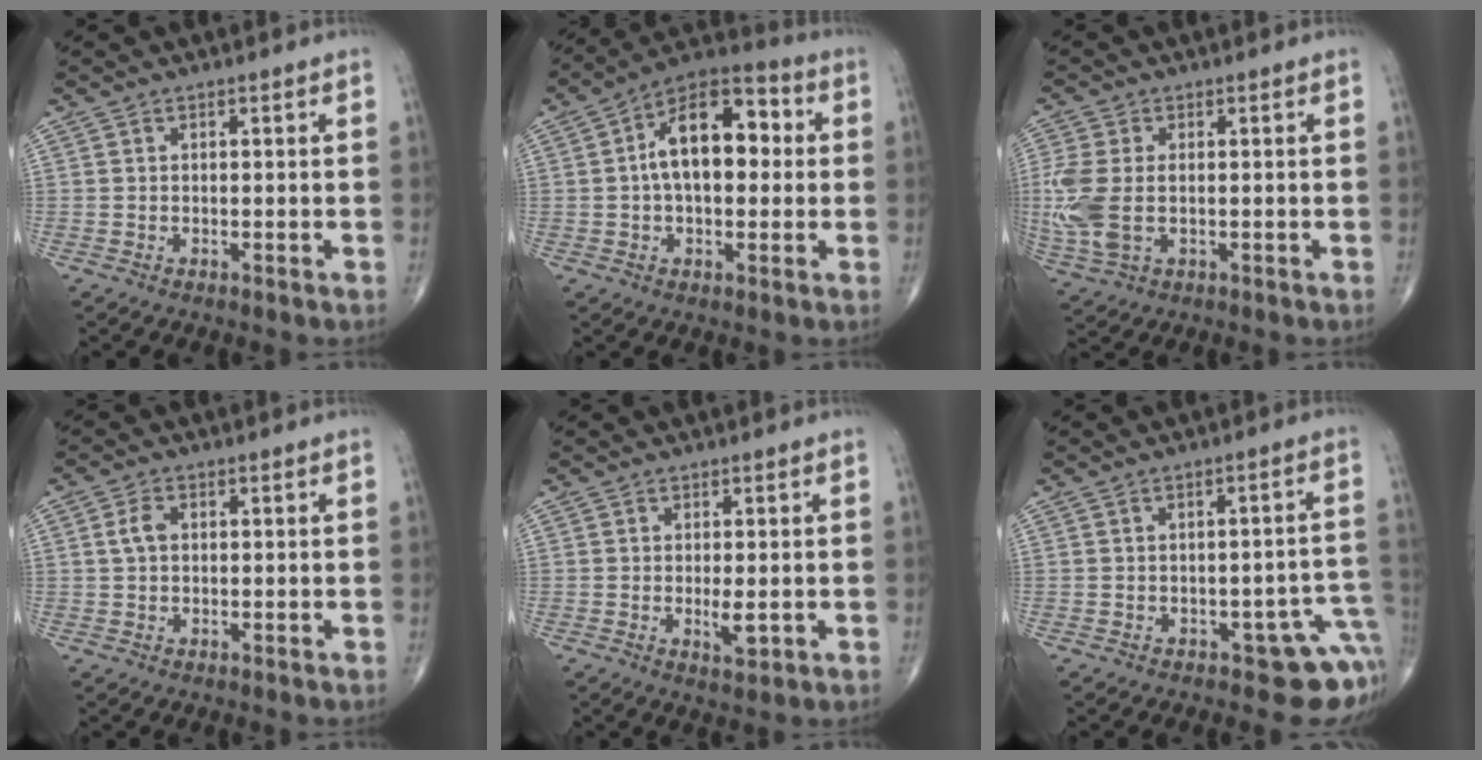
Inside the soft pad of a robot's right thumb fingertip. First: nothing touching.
{"total": 15.0, "force": [1.7, 8.5, 12.3], "torque": [-0.175, 0.033, 0.015]}
{"total": 10.3, "force": [-0.6, 6.2, 8.1], "torque": [-0.219, -0.005, -0.006]}
{"total": 3.1, "force": [0.5, 2.1, 2.2], "torque": [-0.045, 0.005, 0.008]}
{"total": 3.3, "force": [-0.4, 1.2, 3.1], "torque": [-0.052, -0.009, -0.004]}
{"total": 9.0, "force": [-4.0, 4.5, 6.7], "torque": [-0.033, 0.027, -0.045]}